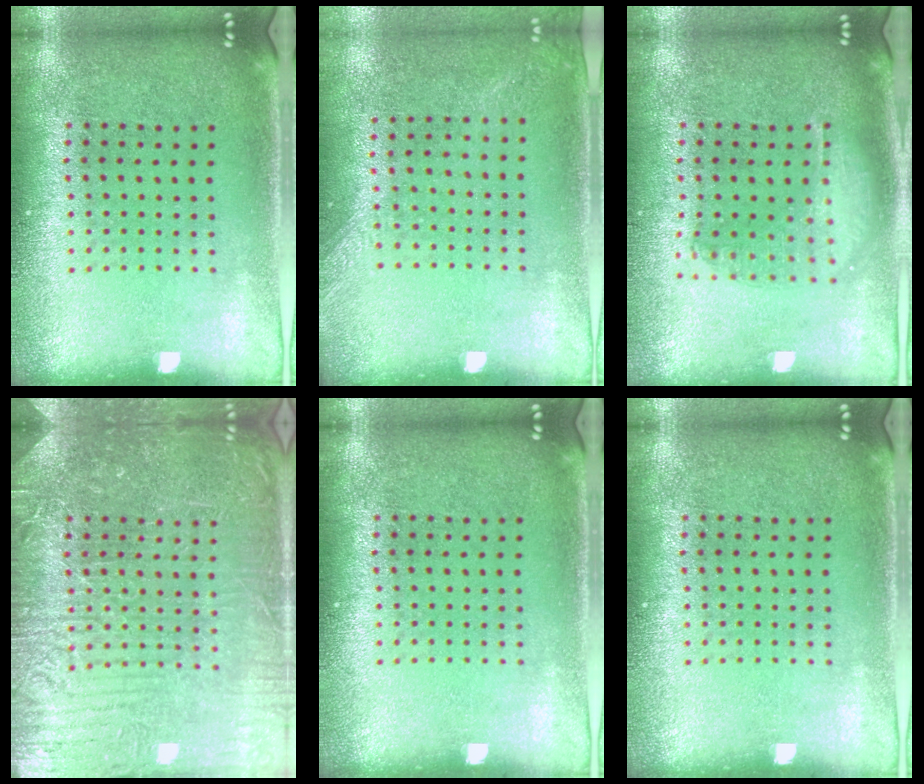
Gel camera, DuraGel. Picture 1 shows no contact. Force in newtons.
{"total": 1.3, "press": 1.0, "slide": 0.8}
{"total": 1.5, "press": 1.4, "slide": 0.7}
{"total": 5.3, "press": 5.2, "slide": 0.7}
{"total": 0.0}
{"total": 0.0}